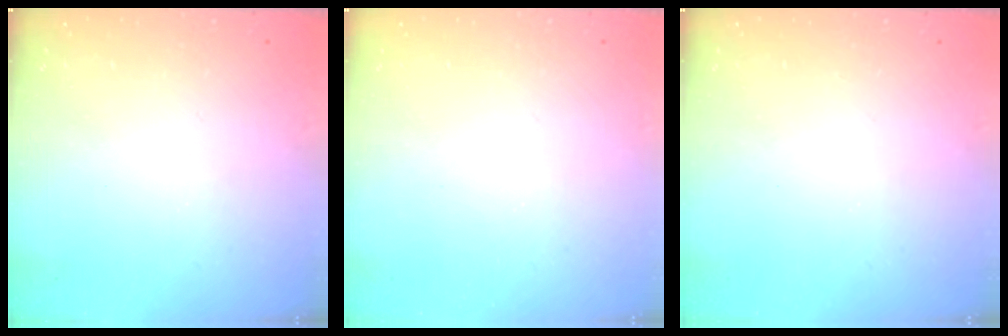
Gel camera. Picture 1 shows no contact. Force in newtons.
{"total": 0.0}
{"total": 0.0}